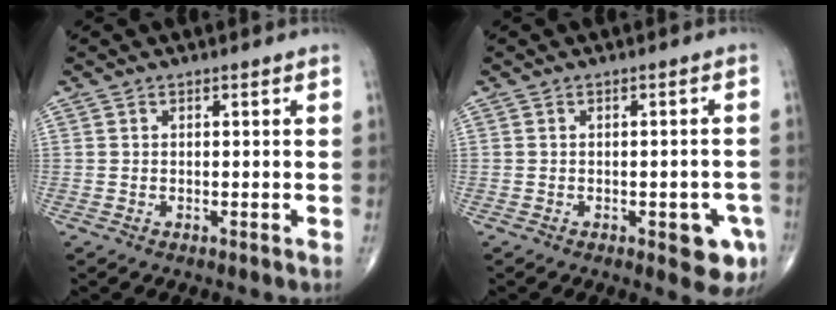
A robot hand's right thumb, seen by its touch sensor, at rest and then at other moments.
{"total": 6.2, "force": [-2.5, 2.6, 5.1], "torque": [-0.038, 0.007, -0.024]}